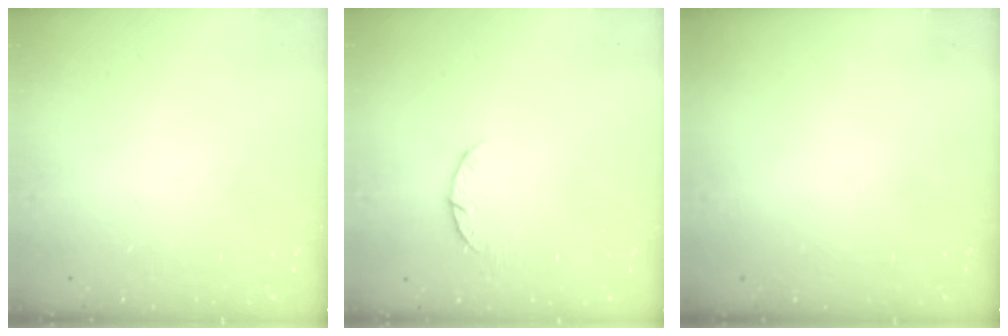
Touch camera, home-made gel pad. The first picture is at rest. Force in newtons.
{"total": 4.3, "press": 4.2, "slide": 0.6}
{"total": 0.0}